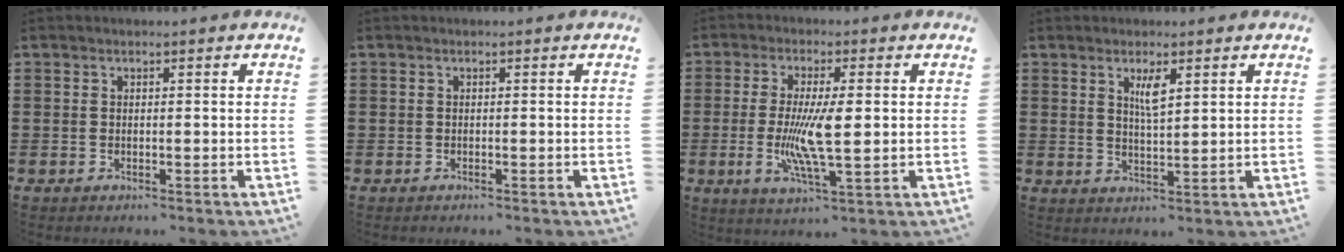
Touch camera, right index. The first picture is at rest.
{"total": 0.0}
{"total": 8.7, "force": [-0.4, 2.0, 8.5], "torque": [-0.178, -0.016, -0.012]}
{"total": 3.2, "force": [1.6, 0.7, 2.7], "torque": [-0.049, 0.001, 0.025]}